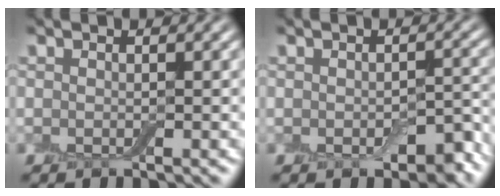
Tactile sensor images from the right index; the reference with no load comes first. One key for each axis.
{"total": 2.8, "fx": -1.3, "fy": 1.5, "fz": 2.0, "tx": -0.028, "ty": -0.008, "tz": -0.013}